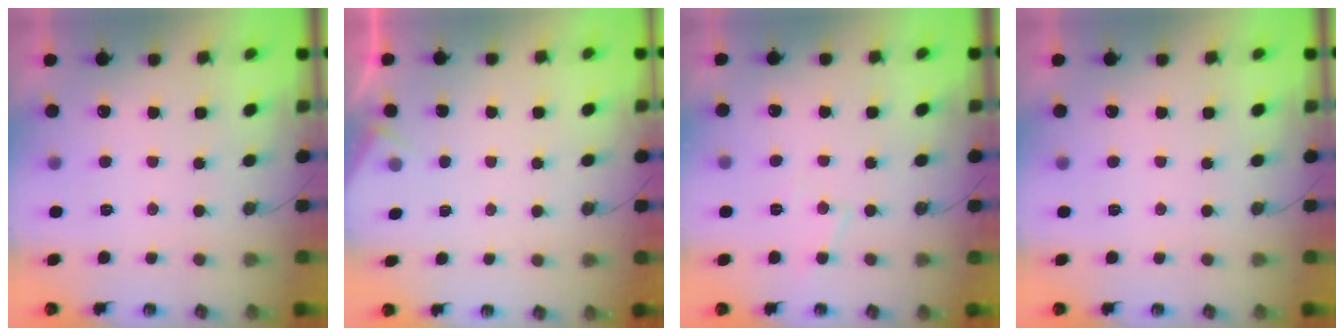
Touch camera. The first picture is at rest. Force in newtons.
{"total": 2.5, "press": 2.4, "slide": 0.4}
{"total": 4.8, "press": 4.8, "slide": 0.6}
{"total": 0.0}